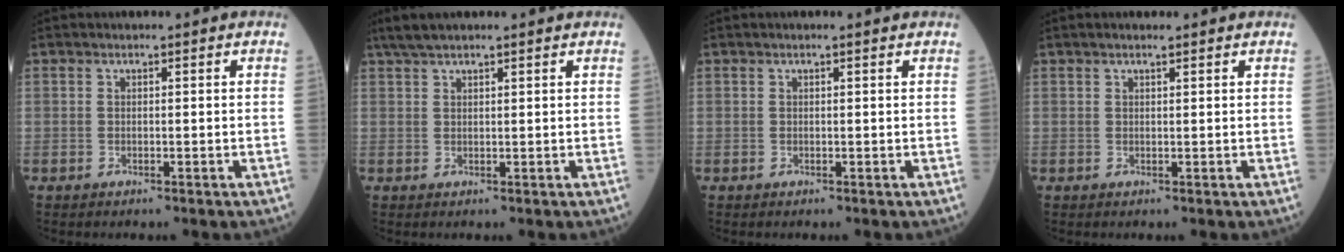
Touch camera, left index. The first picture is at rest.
{"total": 5.3, "force": [4.5, 0.3, 2.8], "torque": [-0.046, 0.035, 0.080]}
{"total": 0.8, "force": [0.7, -0.1, 0.4], "torque": [-0.012, 0.003, 0.010]}
{"total": 1.6, "force": [1.3, 0.2, 1.0], "torque": [-0.019, 0.010, 0.020]}